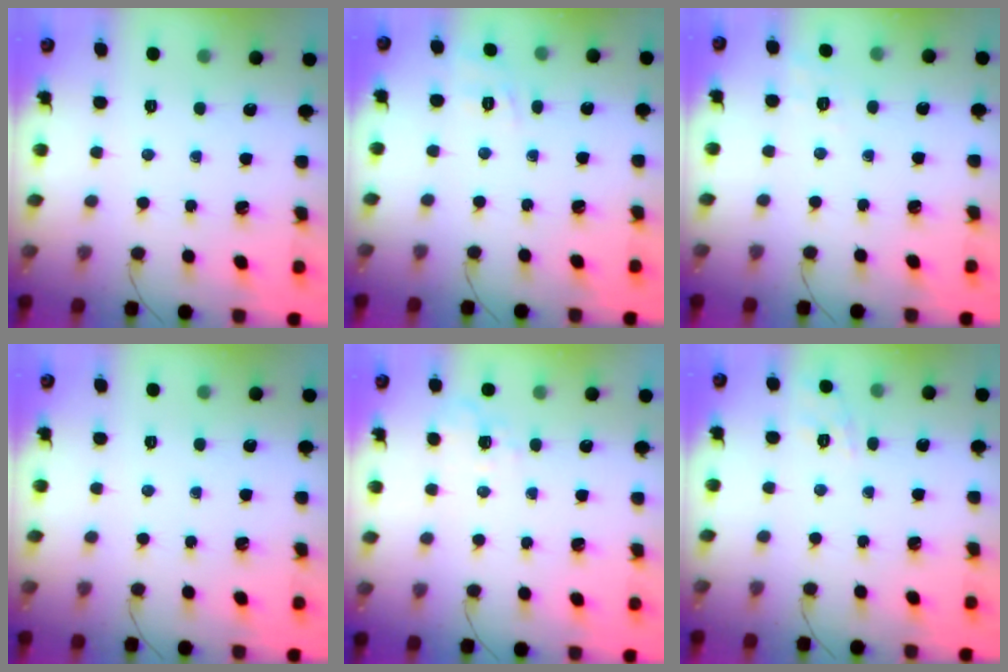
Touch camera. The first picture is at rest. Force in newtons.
{"total": 2.2, "press": 0.8, "slide": 2.0}
{"total": 1.7, "press": 0.1, "slide": 1.7}
{"total": 0.0}
{"total": 8.1, "press": 7.8, "slide": 2.1}
{"total": 9.6, "press": 9.5, "slide": 1.5}